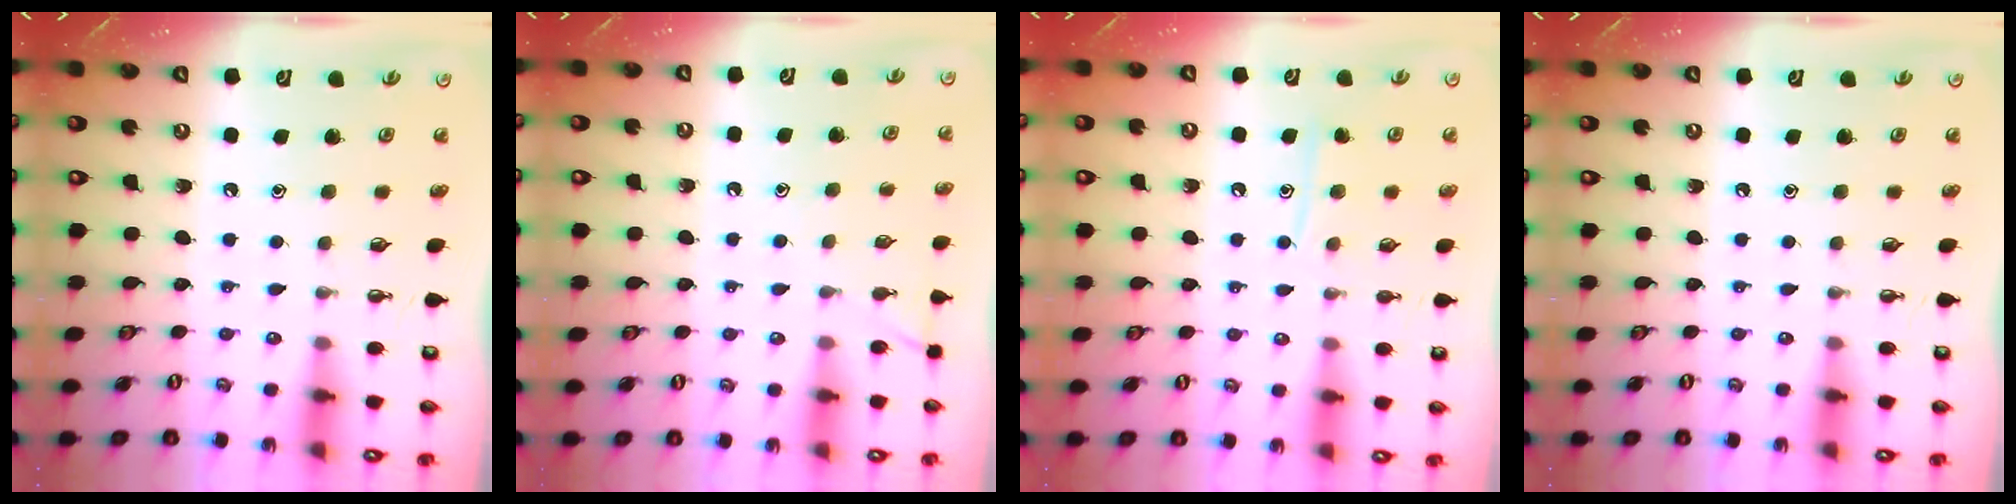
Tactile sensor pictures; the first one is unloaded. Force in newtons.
{"total": 5.9, "press": 5.9, "slide": 0.6}
{"total": 7.9, "press": 7.9, "slide": 0.6}
{"total": 0.0}